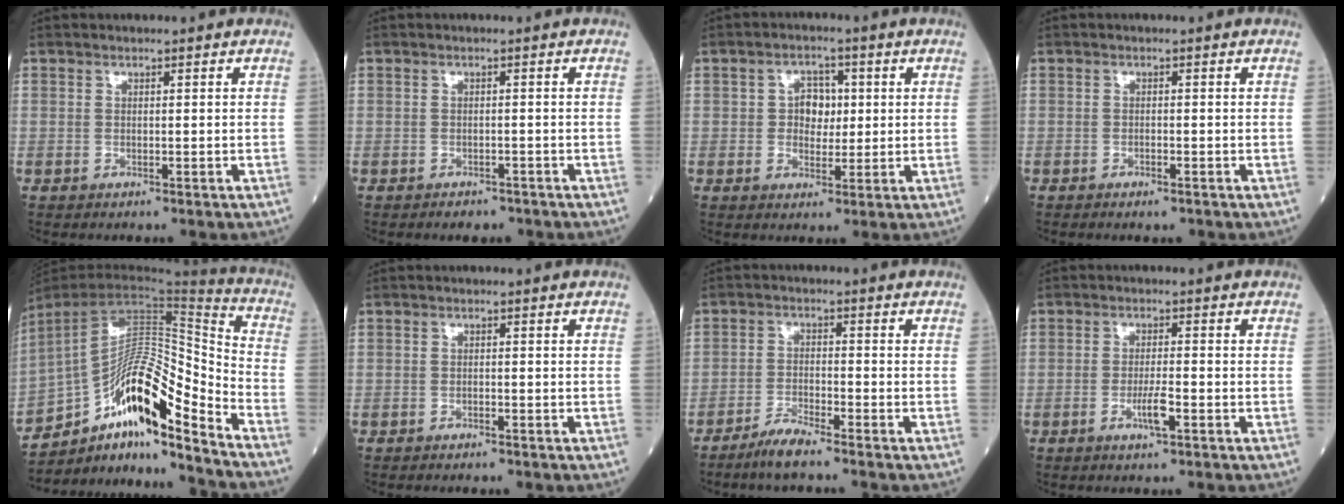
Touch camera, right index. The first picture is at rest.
{"total": 2.9, "force": [-2.4, 1.3, 0.9], "torque": [-0.014, 0.001, -0.026]}
{"total": 4.4, "force": [0.5, 3.2, 3.0], "torque": [-0.042, 0.011, 0.009]}
{"total": 1.5, "force": [-1.1, 0.4, 1.0], "torque": [-0.016, -0.001, -0.012]}
{"total": 18.6, "force": [-12.8, 2.6, 13.2], "torque": [-0.217, 0.028, -0.219]}
{"total": 1.2, "force": [-1.0, 0.3, 0.7], "torque": [-0.013, -0.001, -0.012]}
{"total": 4.1, "force": [-3.6, -0.2, 2.1], "torque": [-0.045, -0.012, -0.074]}
{"total": 3.2, "force": [-1.4, 0.2, 2.9], "torque": [-0.057, -0.002, -0.025]}